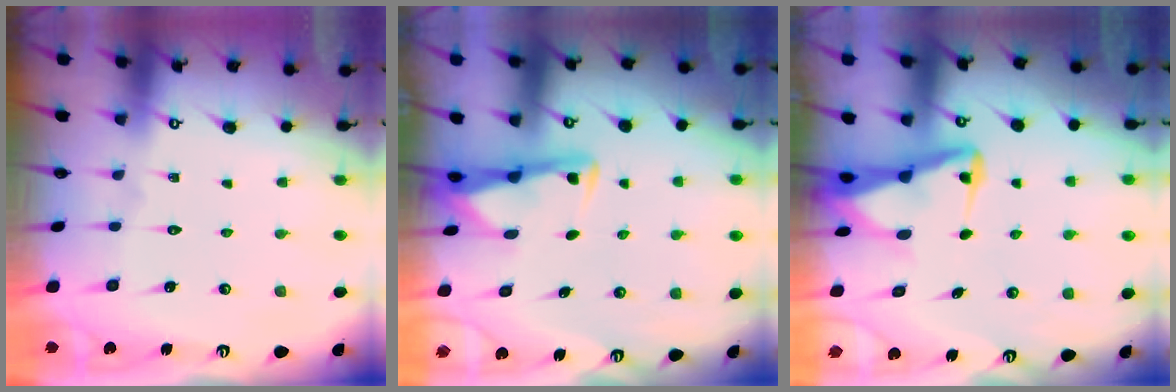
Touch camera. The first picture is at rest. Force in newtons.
{"total": 3.1, "press": 3.1, "slide": 0.3}
{"total": 5.1, "press": 5.0, "slide": 0.5}